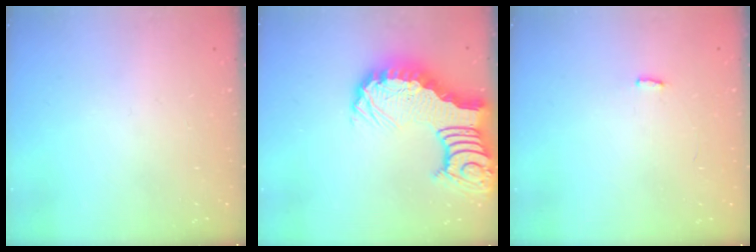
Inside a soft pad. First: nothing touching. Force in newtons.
{"total": 9.1, "press": 9.1, "slide": 1.1}
{"total": 3.4, "press": 3.4, "slide": 0.4}